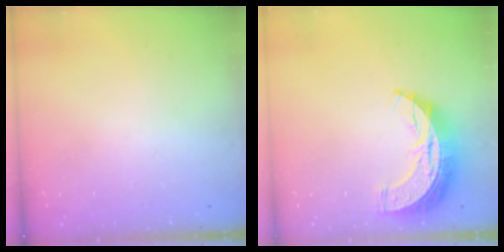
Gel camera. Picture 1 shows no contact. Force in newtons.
{"total": 11.3, "press": 11.2, "slide": 0.7}